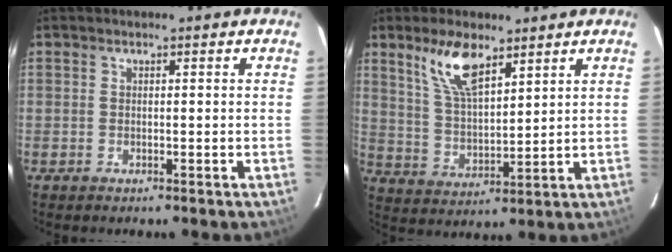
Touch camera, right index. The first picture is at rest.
{"total": 9.6, "force": [6.2, 3.5, 6.5], "torque": [-0.124, 0.007, 0.129]}